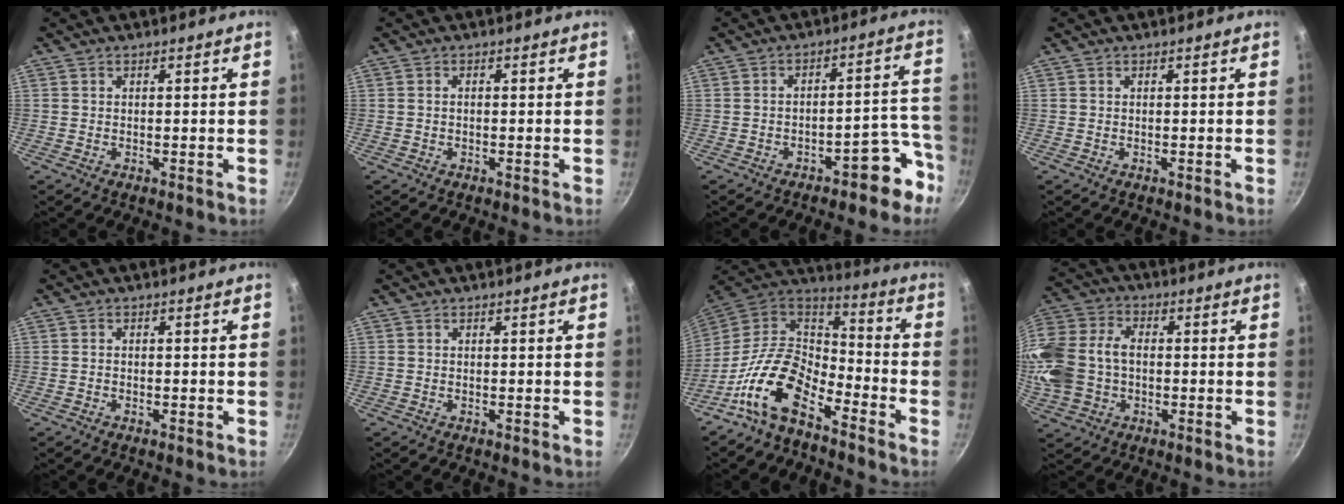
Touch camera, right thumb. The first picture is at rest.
{"total": 0.7, "force": [-0.1, 0.4, 0.5], "torque": [-0.012, 0.006, -0.002]}
{"total": 8.2, "force": [-5.4, 3.6, 5.0], "torque": [-0.014, 0.080, -0.061]}
{"total": 0.0}
{"total": 0.6, "force": [-0.4, 0.3, 0.2], "torque": [-0.010, 0.006, -0.008]}
{"total": 0.0}
{"total": 15.3, "force": [-9.2, 7.8, 9.4], "torque": [-0.157, 0.077, -0.196]}
{"total": 18.2, "force": [-1.3, 13.6, 12.0], "torque": [-0.276, 0.044, -0.029]}